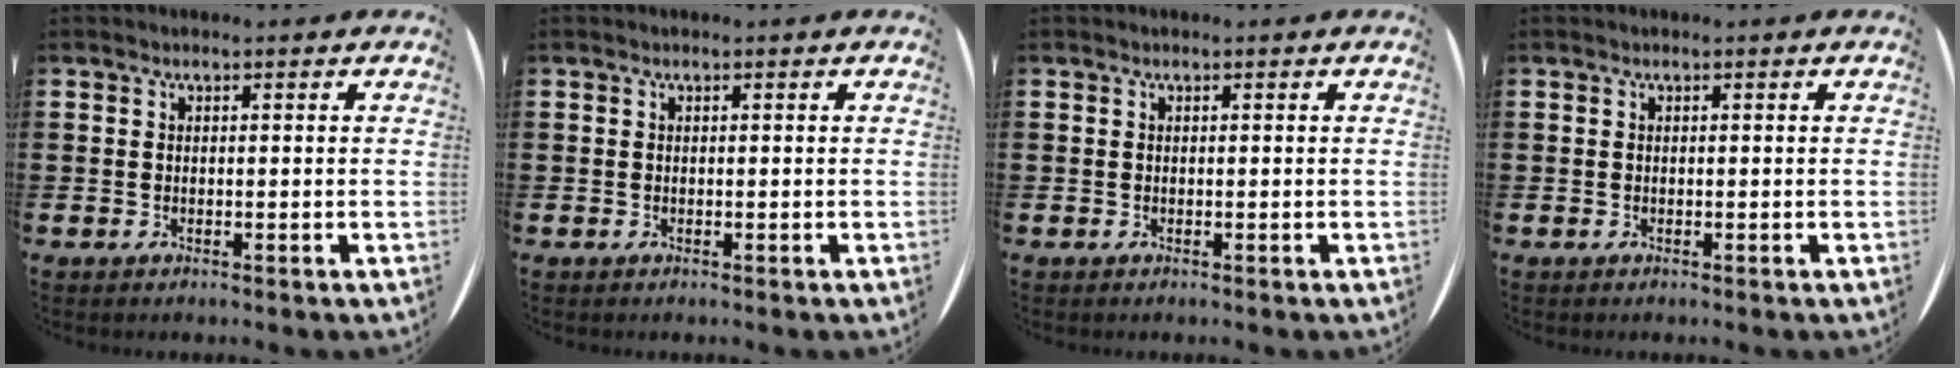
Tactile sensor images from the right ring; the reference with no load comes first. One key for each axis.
{"total": 0.0}
{"total": 0.0}
{"total": 0.0}